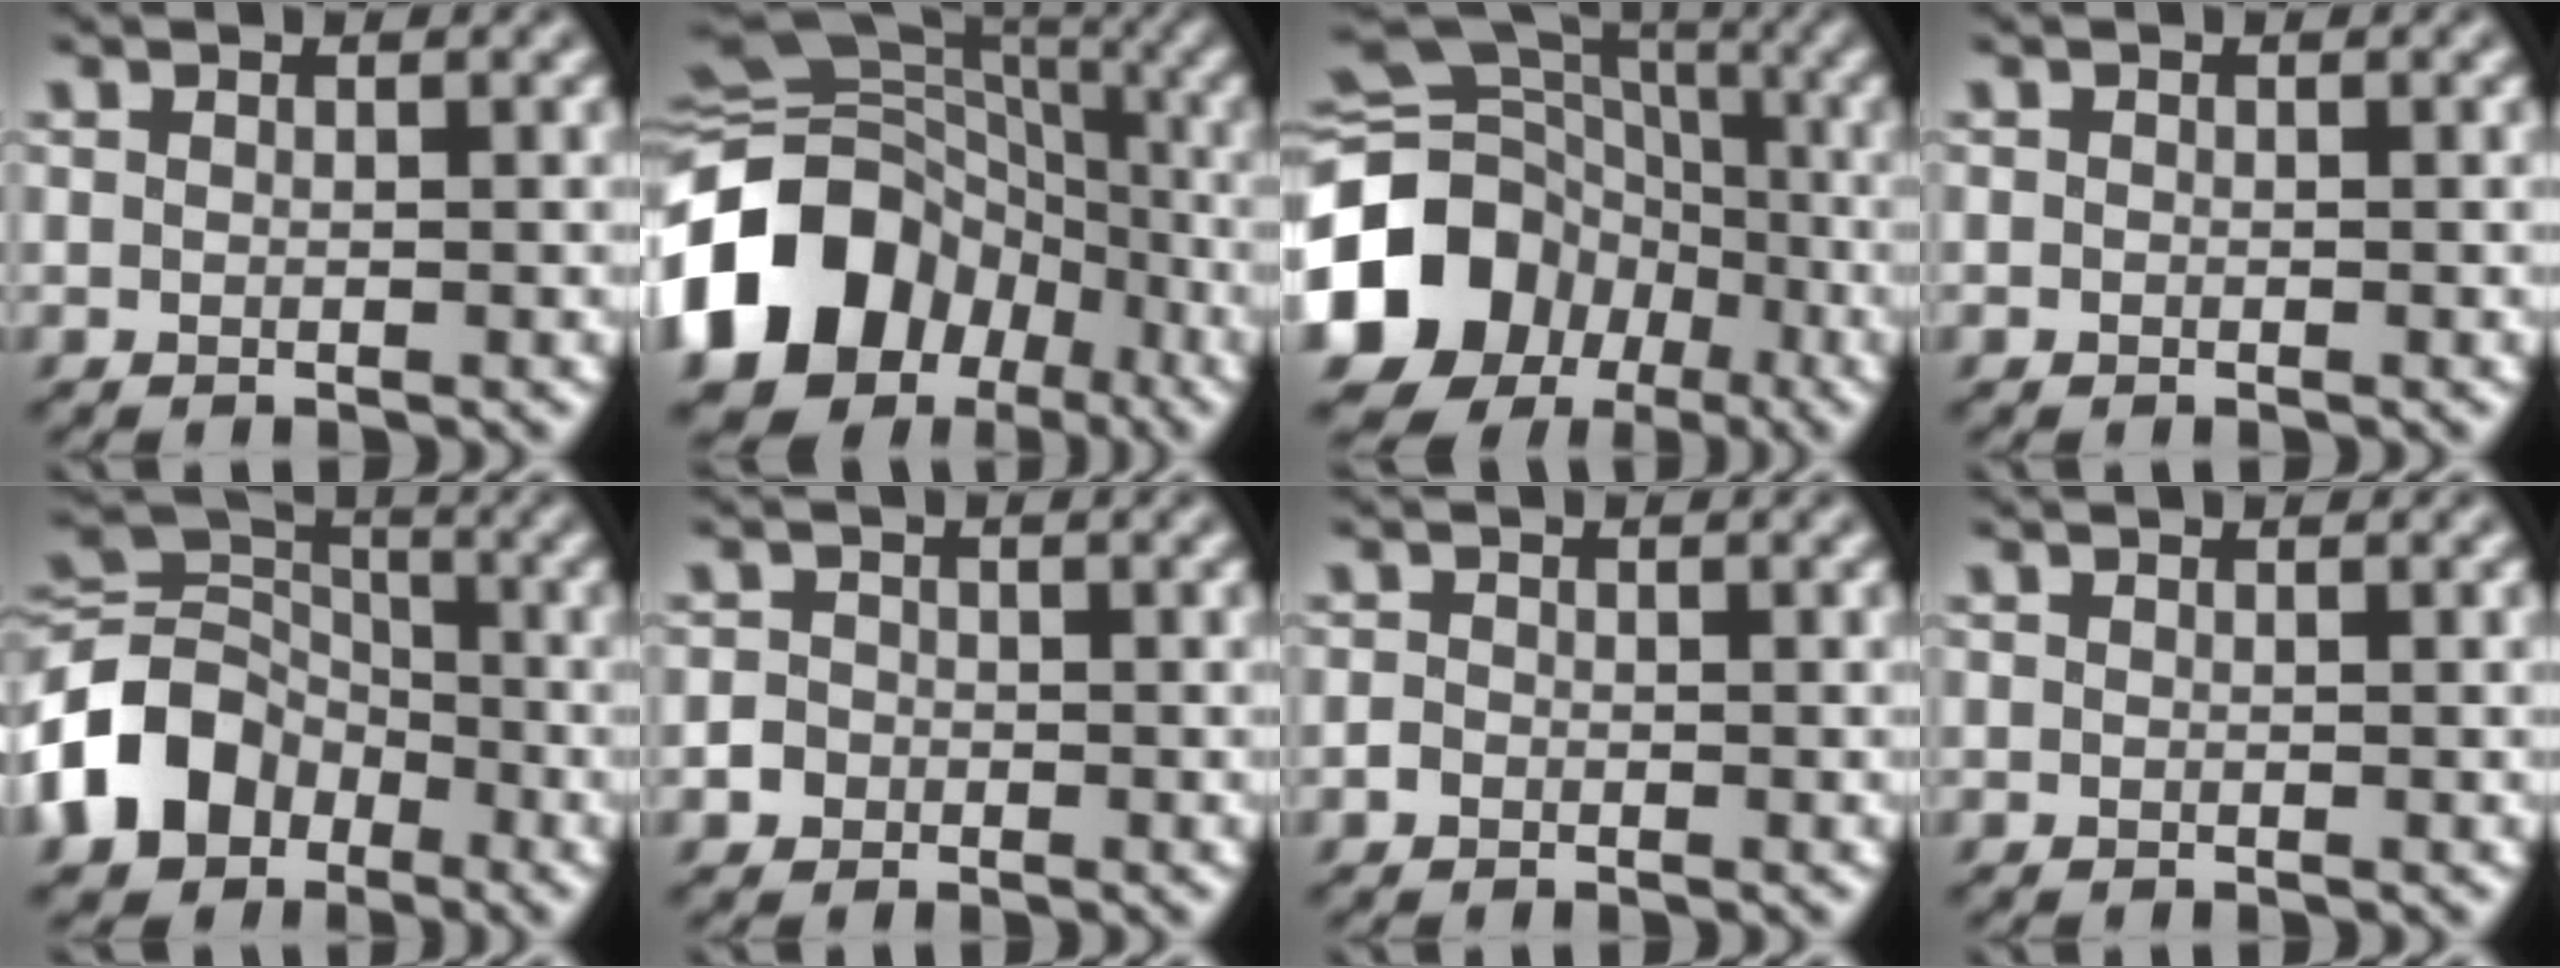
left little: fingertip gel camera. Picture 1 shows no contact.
{"total": 15.4, "force": [-5.3, 12.4, 7.4], "torque": [-0.168, 0.001, -0.114]}
{"total": 16.3, "force": [-5.5, 13.8, 6.8], "torque": [-0.165, 0.001, -0.127]}
{"total": 0.0}
{"total": 10.1, "force": [-4.2, 7.8, 4.8], "torque": [-0.113, 0.005, -0.100]}
{"total": 2.1, "force": [-0.9, 1.8, 0.5], "torque": [0.004, 0.006, -0.022]}
{"total": 0.8, "force": [-0.5, 0.6, 0.2], "torque": [-0.003, 0.000, -0.013]}
{"total": 0.0}